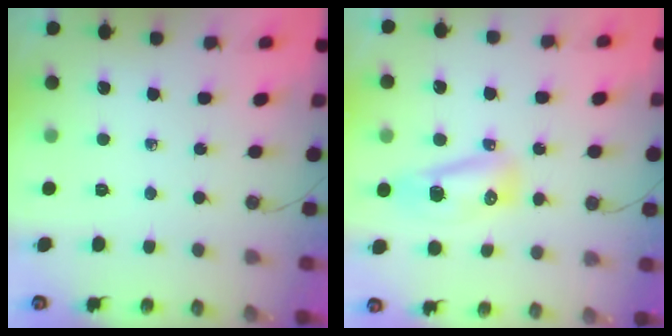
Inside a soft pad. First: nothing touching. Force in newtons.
{"total": 9.6, "press": 8.8, "slide": 3.7}